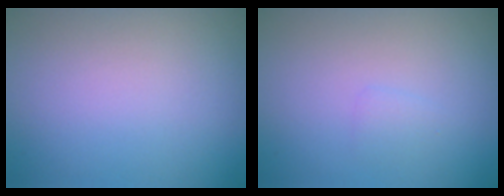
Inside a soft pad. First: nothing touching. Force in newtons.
{"total": 0.8, "press": 0.8, "slide": 0.1}